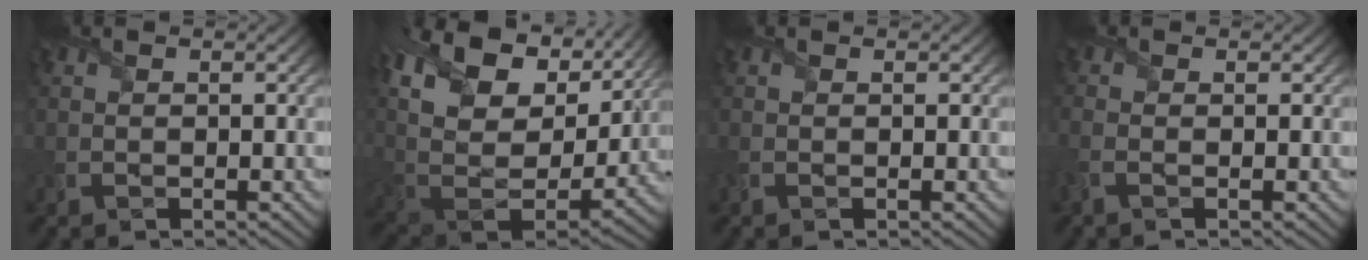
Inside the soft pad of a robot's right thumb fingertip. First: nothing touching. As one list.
[{"total": 19.0, "force": [9.3, 11.2, 12.3], "torque": [-0.267, 0.028, 0.196]}, {"total": 0.7, "force": [-0.1, 0.4, 0.6], "torque": [-0.017, 0.001, -0.002]}, {"total": 1.9, "force": [-0.5, 0.9, 1.6], "torque": [-0.048, 0.000, -0.017]}]